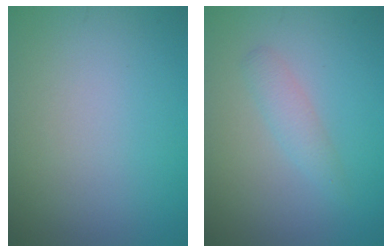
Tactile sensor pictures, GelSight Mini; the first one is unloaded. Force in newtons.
{"total": 1.7, "press": 1.7, "slide": 0.0}